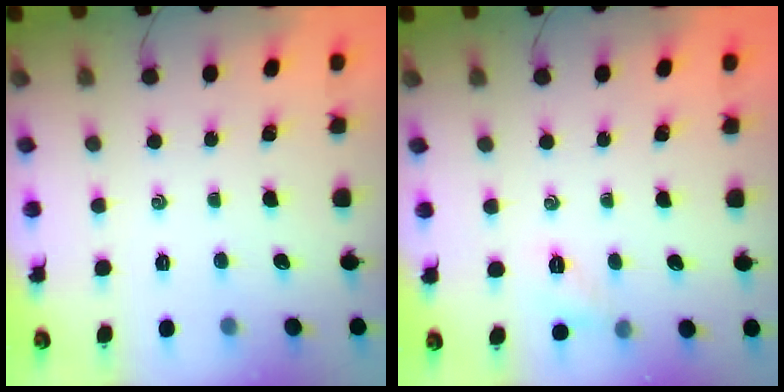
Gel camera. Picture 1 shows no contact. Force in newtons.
{"total": 5.3, "press": 5.1, "slide": 1.5}